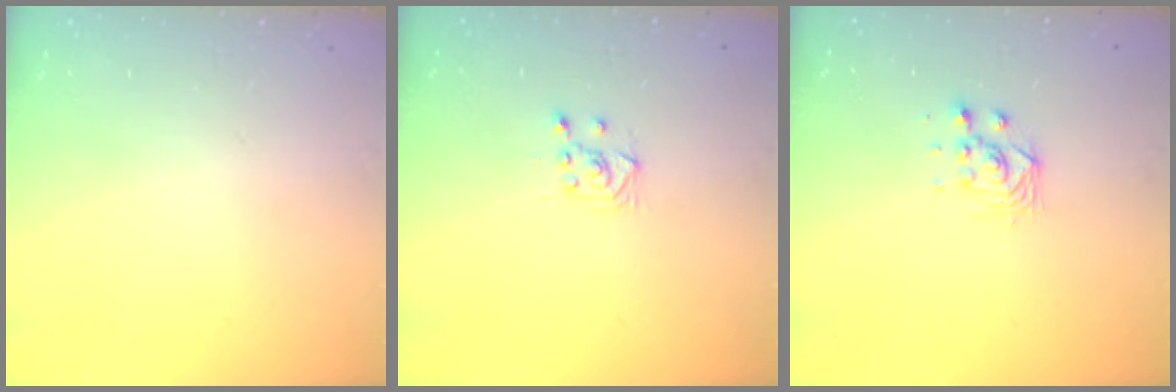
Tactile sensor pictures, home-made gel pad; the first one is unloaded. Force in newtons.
{"total": 4.5, "press": 4.4, "slide": 0.8}
{"total": 2.9, "press": 2.8, "slide": 0.8}